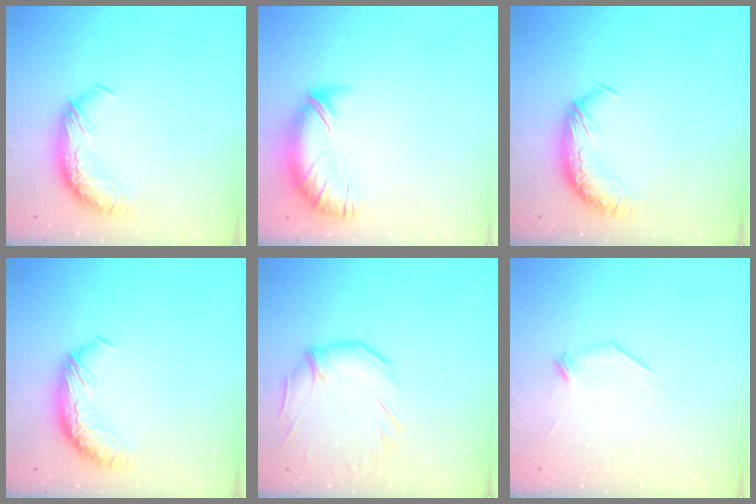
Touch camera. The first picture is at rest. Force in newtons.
{"total": 3.9, "press": 3.4, "slide": 2.0}
{"total": 0.0}
{"total": 0.0}
{"total": 0.8, "press": 0.6, "slide": 0.5}
{"total": 5.9, "press": 5.8, "slide": 1.3}